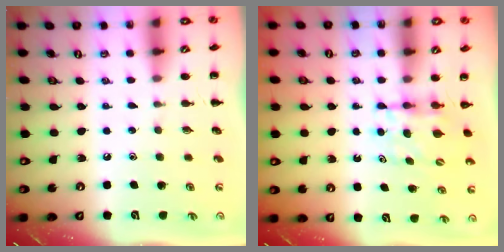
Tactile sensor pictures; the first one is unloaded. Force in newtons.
{"total": 4.5, "press": 4.3, "slide": 1.5}